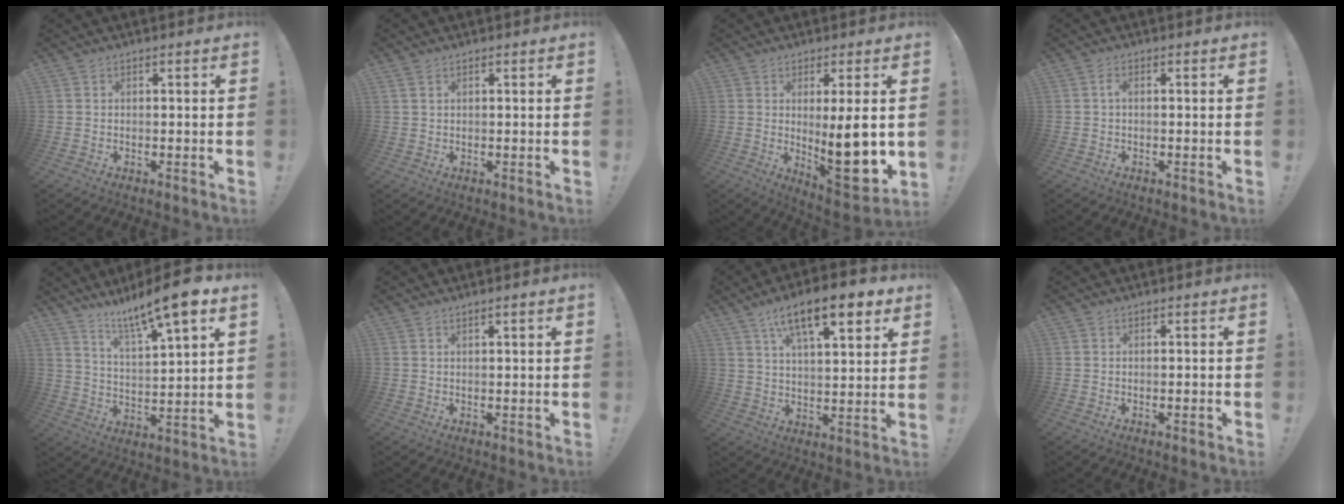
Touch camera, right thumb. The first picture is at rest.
{"total": 1.6, "force": [0.9, 0.9, 1.0], "torque": [-0.012, -0.001, 0.017]}
{"total": 13.8, "force": [0.6, 3.4, 13.4], "torque": [-0.194, -0.023, 0.012]}
{"total": 1.5, "force": [-0.4, 0.4, 1.4], "torque": [-0.029, 0.008, -0.008]}
{"total": 13.0, "force": [9.8, 1.1, 8.4], "torque": [-0.146, -0.066, 0.156]}
{"total": 1.2, "force": [0.6, -0.2, 1.0], "torque": [-0.018, 0.000, 0.010]}
{"total": 15.5, "force": [8.6, 5.2, 11.8], "torque": [-0.179, -0.039, 0.138]}
{"total": 1.2, "force": [-0.6, 0.1, 1.0], "torque": [-0.020, 0.003, -0.008]}